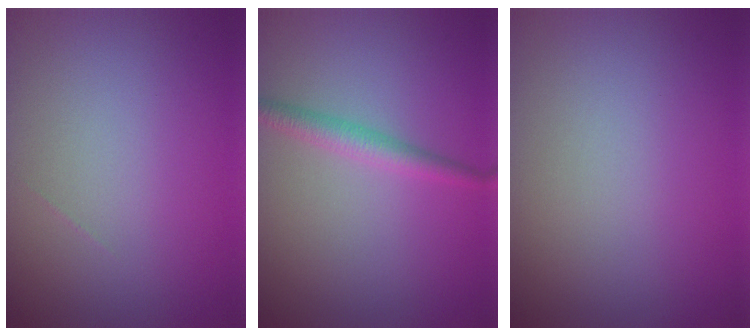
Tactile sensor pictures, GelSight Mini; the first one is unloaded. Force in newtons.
{"total": 2.1, "press": 2.1, "slide": 0.1}
{"total": 0.0}